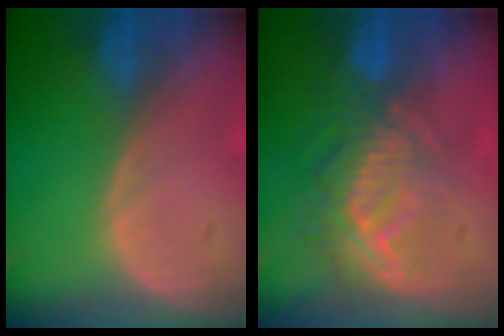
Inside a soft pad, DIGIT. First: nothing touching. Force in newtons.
{"total": 9.5, "press": 8.3, "slide": 4.7}